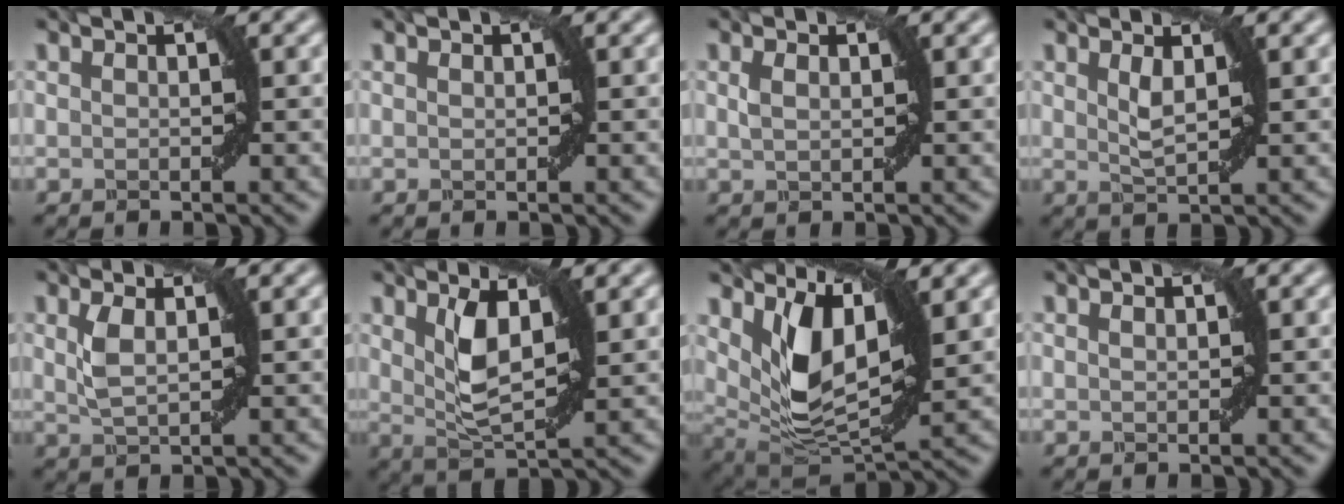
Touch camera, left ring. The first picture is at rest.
{"total": 0.0}
{"total": 1.3, "force": [0.5, 0.7, 1.0], "torque": [-0.022, 0.001, 0.013]}
{"total": 1.8, "force": [0.8, 0.4, 1.6], "torque": [-0.032, -0.003, 0.017]}
{"total": 2.5, "force": [0.8, 1.0, 2.1], "torque": [-0.049, 0.001, 0.018]}
{"total": 4.3, "force": [1.3, 1.7, 3.7], "torque": [-0.075, -0.002, 0.027]}
{"total": 7.8, "force": [2.4, 3.9, 6.3], "torque": [-0.129, -0.016, 0.046]}
{"total": 0.5, "force": [0.3, 0.2, 0.4], "torque": [-0.006, 0.001, 0.008]}